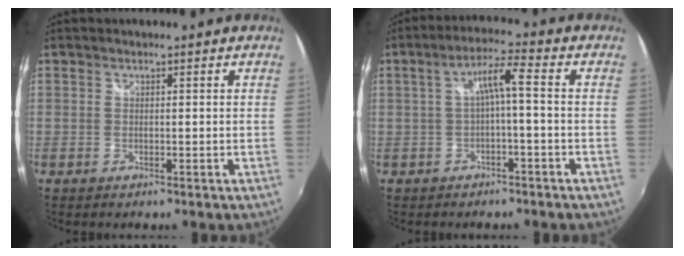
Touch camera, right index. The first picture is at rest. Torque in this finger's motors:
{"motor_torque": [0.56, -0.09, 0.34, 0.09]}